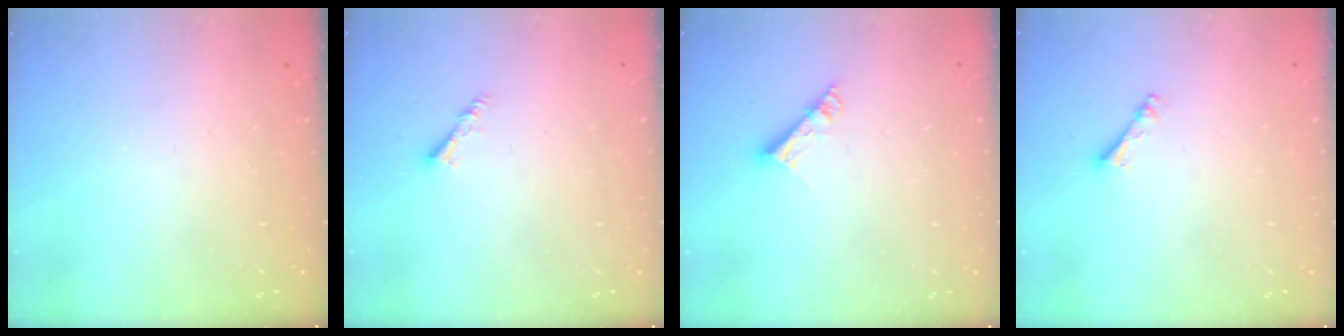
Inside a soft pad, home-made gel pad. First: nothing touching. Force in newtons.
{"total": 3.0, "press": 2.9, "slide": 0.6}
{"total": 6.6, "press": 6.5, "slide": 0.7}
{"total": 2.5, "press": 2.4, "slide": 0.5}